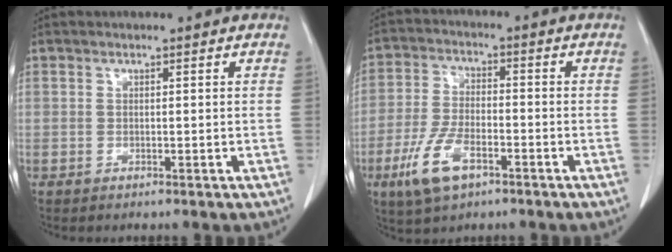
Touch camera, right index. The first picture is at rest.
{"total": 8.9, "force": [-4.6, 3.8, 6.7], "torque": [-0.153, -0.005, -0.084]}